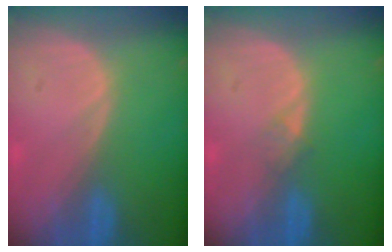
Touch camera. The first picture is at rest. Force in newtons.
{"total": 1.1, "press": 1.0, "slide": 0.1}